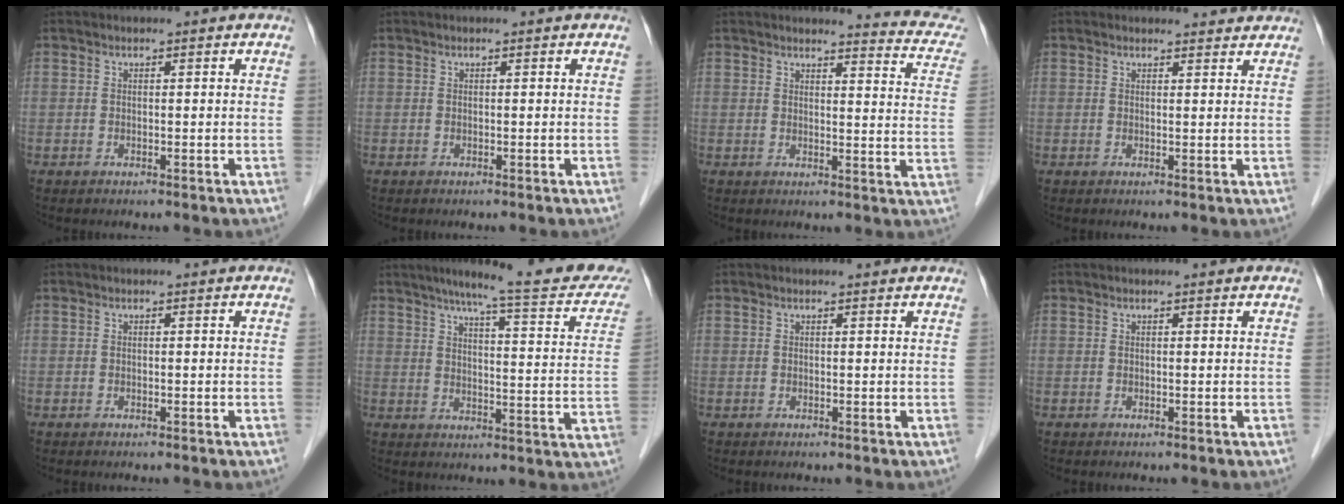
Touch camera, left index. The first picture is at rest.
{"total": 0.0}
{"total": 10.0, "force": [9.8, 0.6, 1.9], "torque": [-0.005, -0.064, 0.081]}
{"total": 4.0, "force": [3.9, 0.8, 0.3], "torque": [-0.005, 0.005, 0.036]}
{"total": 0.0}
{"total": 20.7, "force": [17.2, 1.7, 11.4], "torque": [-0.144, -0.016, 0.207]}
{"total": 1.8, "force": [1.7, 0.0, 0.5], "torque": [-0.012, 0.007, 0.018]}
{"total": 0.7, "force": [0.6, 0.0, 0.2], "torque": [-0.008, 0.004, 0.010]}